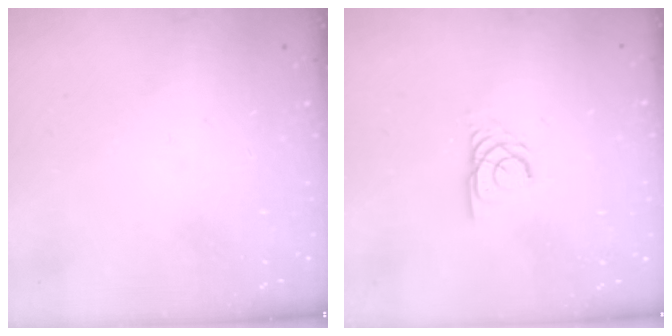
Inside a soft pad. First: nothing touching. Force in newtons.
{"total": 2.4, "press": 2.4, "slide": 0.2}